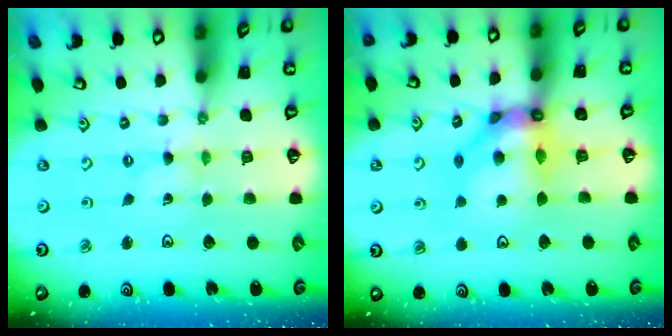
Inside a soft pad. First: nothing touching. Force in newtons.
{"total": 12.2, "press": 12.1, "slide": 1.0}